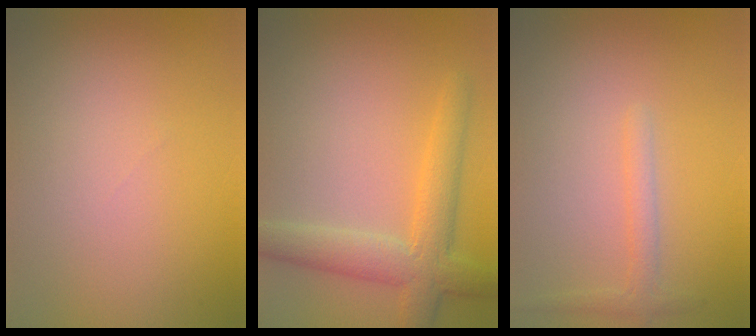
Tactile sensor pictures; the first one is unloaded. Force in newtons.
{"total": 4.8, "press": 4.8, "slide": 0.2}
{"total": 1.4, "press": 1.4, "slide": 0.1}